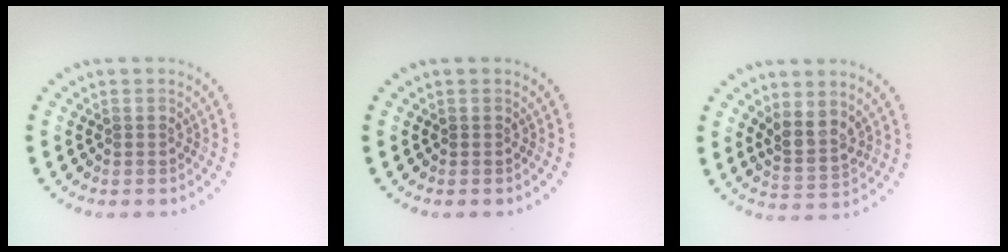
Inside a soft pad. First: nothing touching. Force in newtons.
{"total": 0.0}
{"total": 2.6, "press": 2.1, "slide": 1.5}